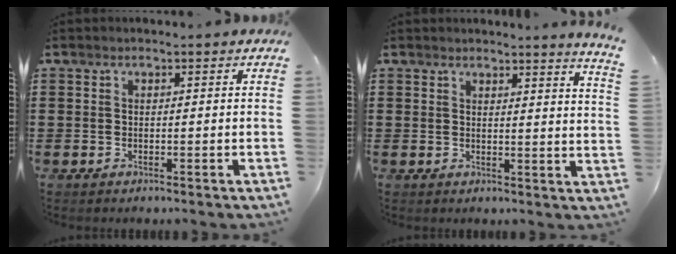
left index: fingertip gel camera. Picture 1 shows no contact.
{"total": 2.8, "force": [2.6, -1.0, 0.6], "torque": [-0.012, -0.021, 0.044]}